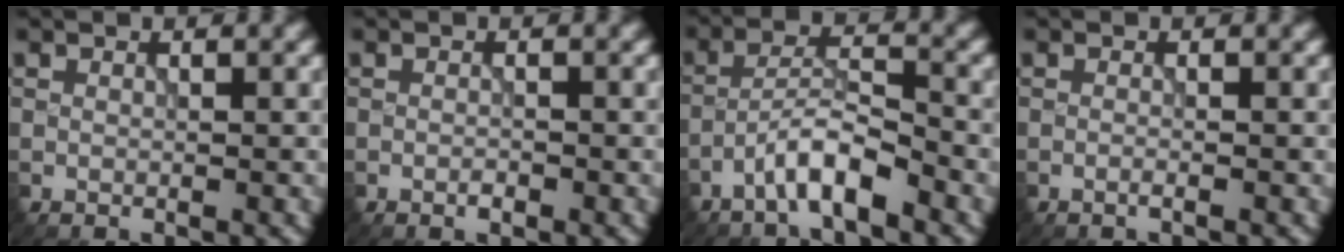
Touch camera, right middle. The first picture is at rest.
{"total": 0.7, "force": [-0.4, 0.3, 0.6], "torque": [-0.010, 0.000, -0.007]}
{"total": 3.9, "force": [-2.7, 0.7, 2.8], "torque": [-0.051, 0.015, -0.056]}
{"total": 0.6, "force": [-0.3, 0.1, 0.5], "torque": [-0.007, -0.001, -0.009]}